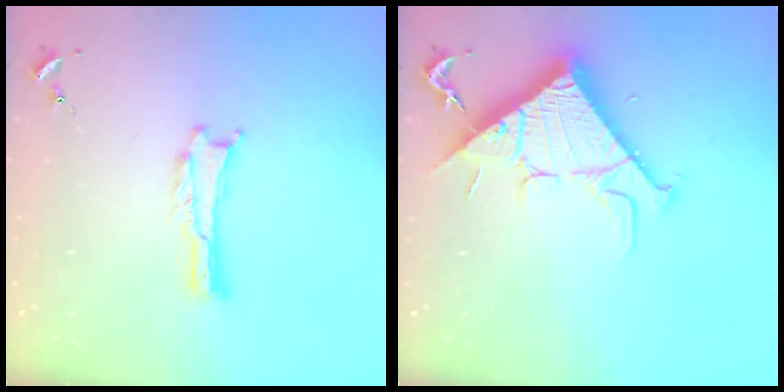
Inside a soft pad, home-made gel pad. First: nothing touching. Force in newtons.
{"total": 12.4, "press": 12.4, "slide": 0.2}